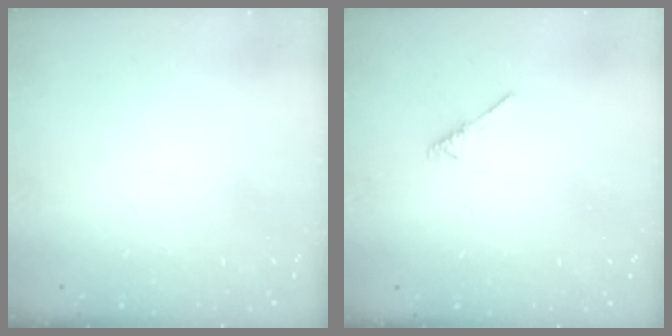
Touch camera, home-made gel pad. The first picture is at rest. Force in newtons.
{"total": 1.9, "press": 1.8, "slide": 0.5}